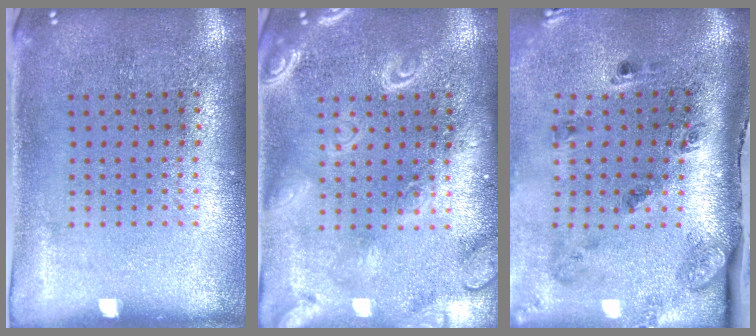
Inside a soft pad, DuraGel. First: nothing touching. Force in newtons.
{"total": 3.9, "press": 3.8, "slide": 0.6}
{"total": 2.8, "press": 1.7, "slide": 2.2}